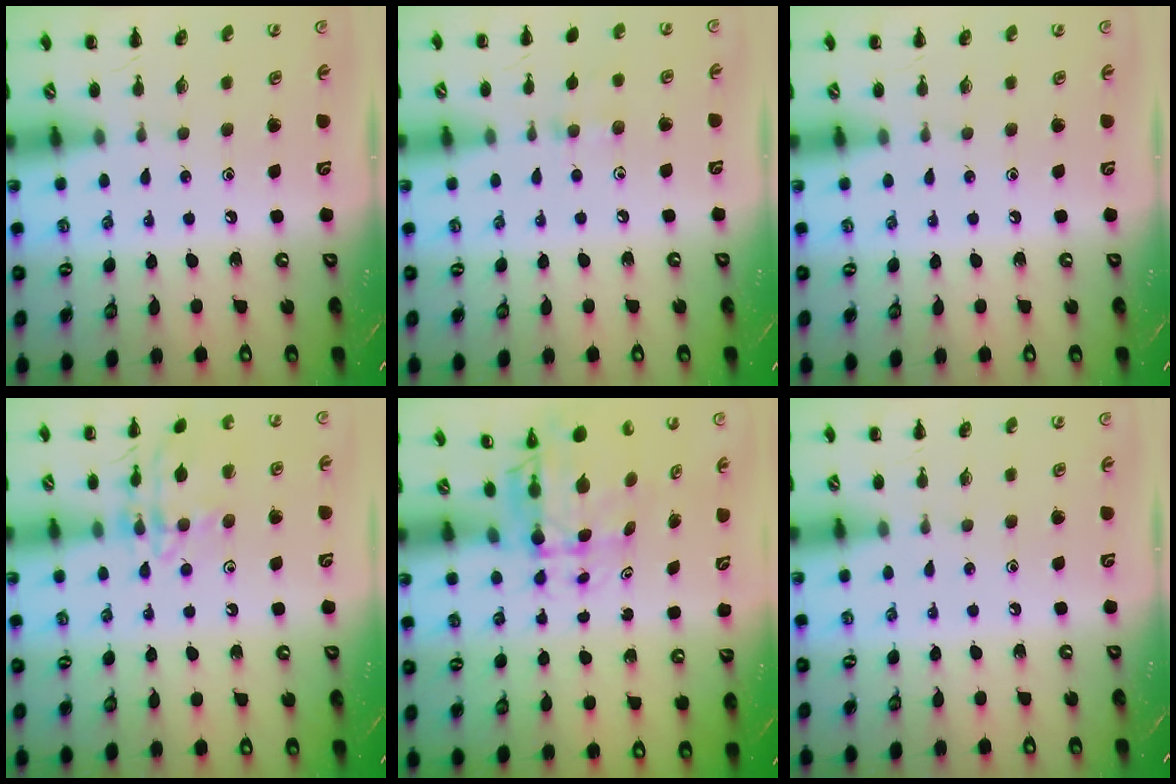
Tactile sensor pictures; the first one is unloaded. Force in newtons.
{"total": 5.6, "press": 5.4, "slide": 1.6}
{"total": 0.0}
{"total": 13.5, "press": 13.5, "slide": 1.1}
{"total": 5.6, "press": 5.2, "slide": 1.9}
{"total": 0.0}